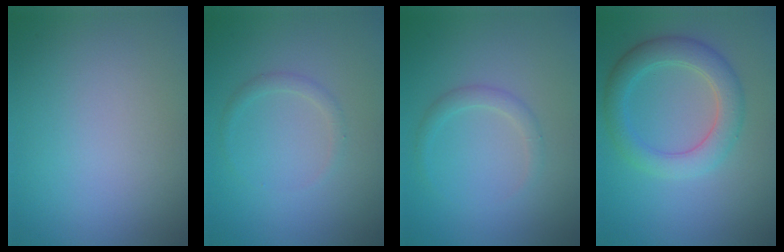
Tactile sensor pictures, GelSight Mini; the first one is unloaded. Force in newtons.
{"total": 1.0, "press": 1.0, "slide": 0.0}
{"total": 1.3, "press": 1.3, "slide": 0.0}
{"total": 4.2, "press": 4.2, "slide": 0.2}